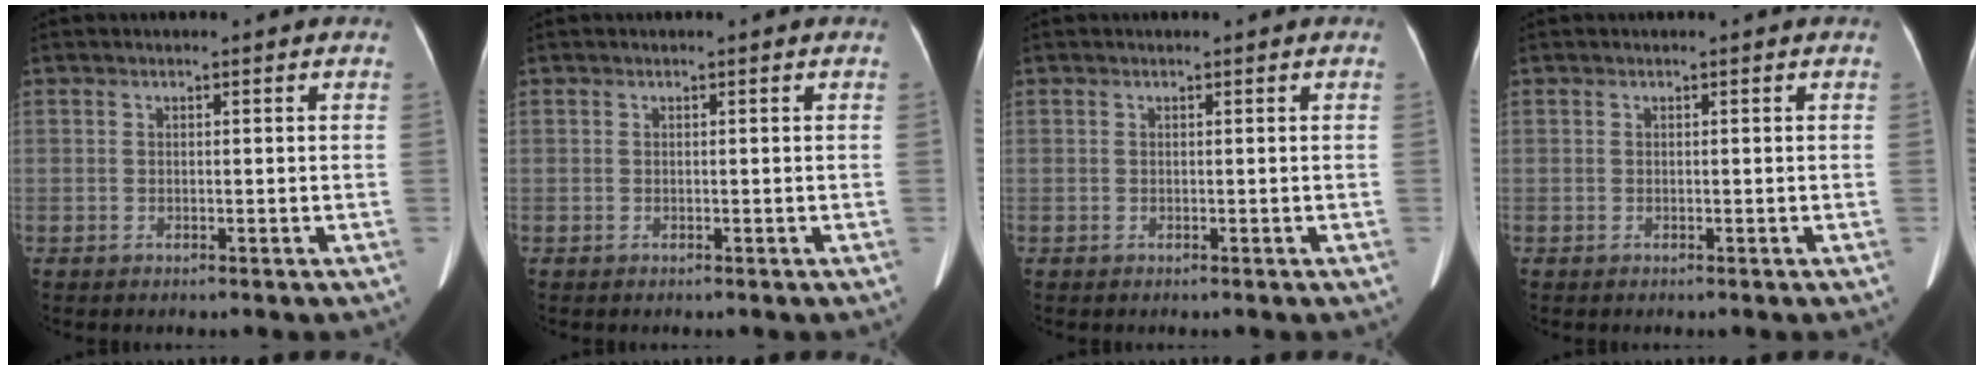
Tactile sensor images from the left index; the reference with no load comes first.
{"total": 0.0}
{"total": 0.0}
{"total": 0.0}